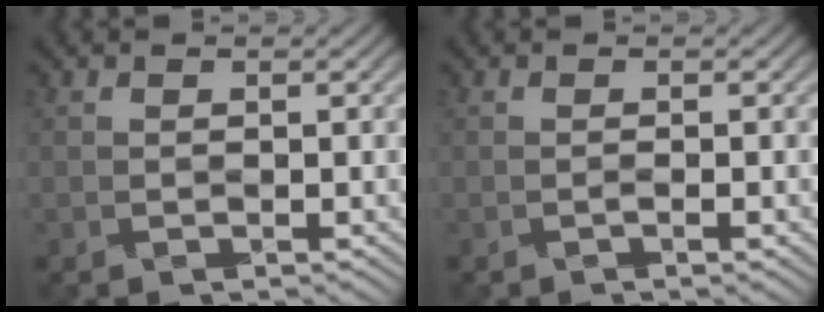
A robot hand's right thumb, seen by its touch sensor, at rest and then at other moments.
{"total": 0.7, "force": [-0.6, -0.2, 0.4], "torque": [-0.007, 0.002, -0.013]}